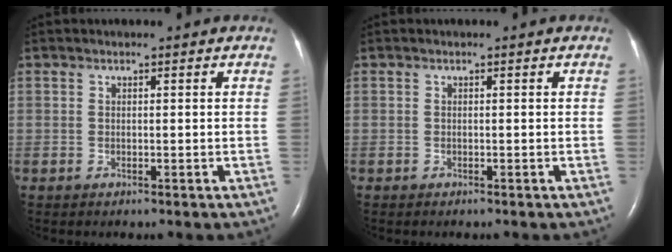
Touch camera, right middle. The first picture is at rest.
{"total": 0.0}